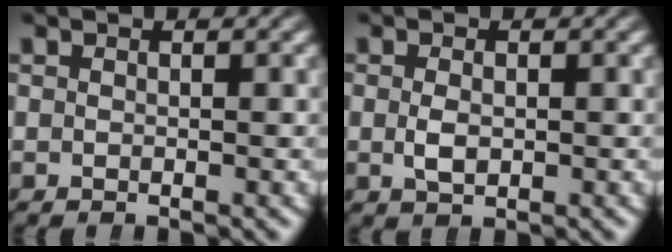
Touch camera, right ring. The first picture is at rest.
{"total": 1.2, "force": [-0.2, 0.5, 1.0], "torque": [-0.028, -0.015, 0.006]}